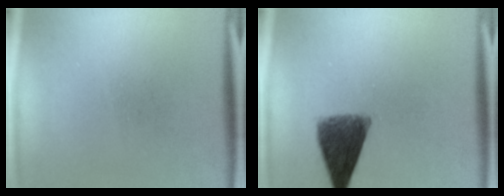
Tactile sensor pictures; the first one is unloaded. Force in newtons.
{"total": 9.0}